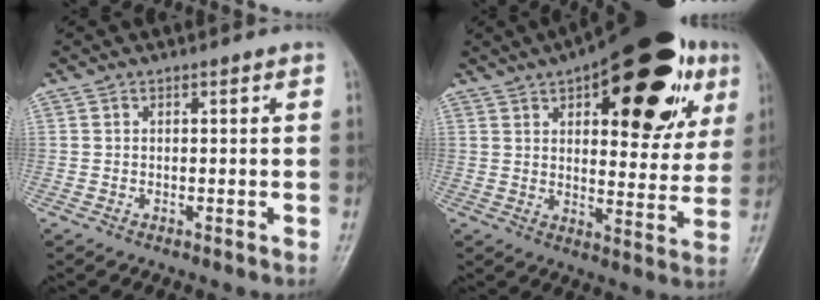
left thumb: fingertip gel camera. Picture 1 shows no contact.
{"total": 26.7, "force": [12.4, 11.5, 20.6], "torque": [-0.244, -0.008, 0.171]}